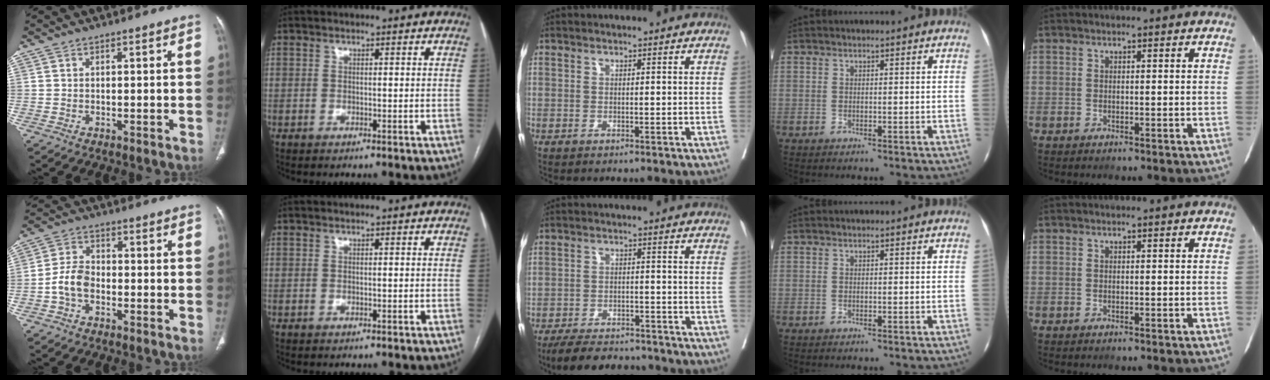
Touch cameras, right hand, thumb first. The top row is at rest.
{"thumb": {"total": 5.6, "force": [-1.9, 3.7, 3.7], "torque": [-0.068, 0.021, -0.044]}, "middle": {"total": 10.0, "force": [-9.0, 2.6, 3.3], "torque": [-0.049, -0.002, -0.134]}}